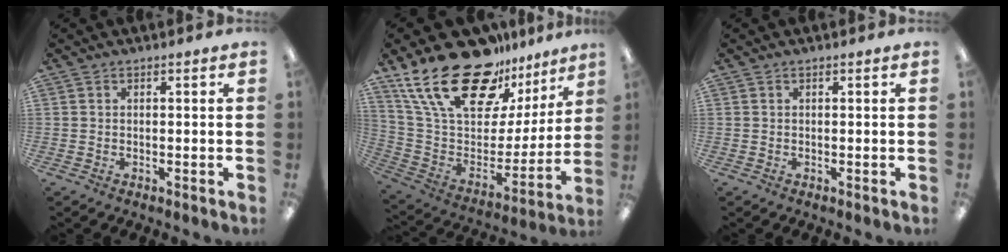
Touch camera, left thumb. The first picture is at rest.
{"total": 26.4, "force": [18.4, 12.4, 14.4], "torque": [-0.259, -0.114, 0.330]}
{"total": 0.0}